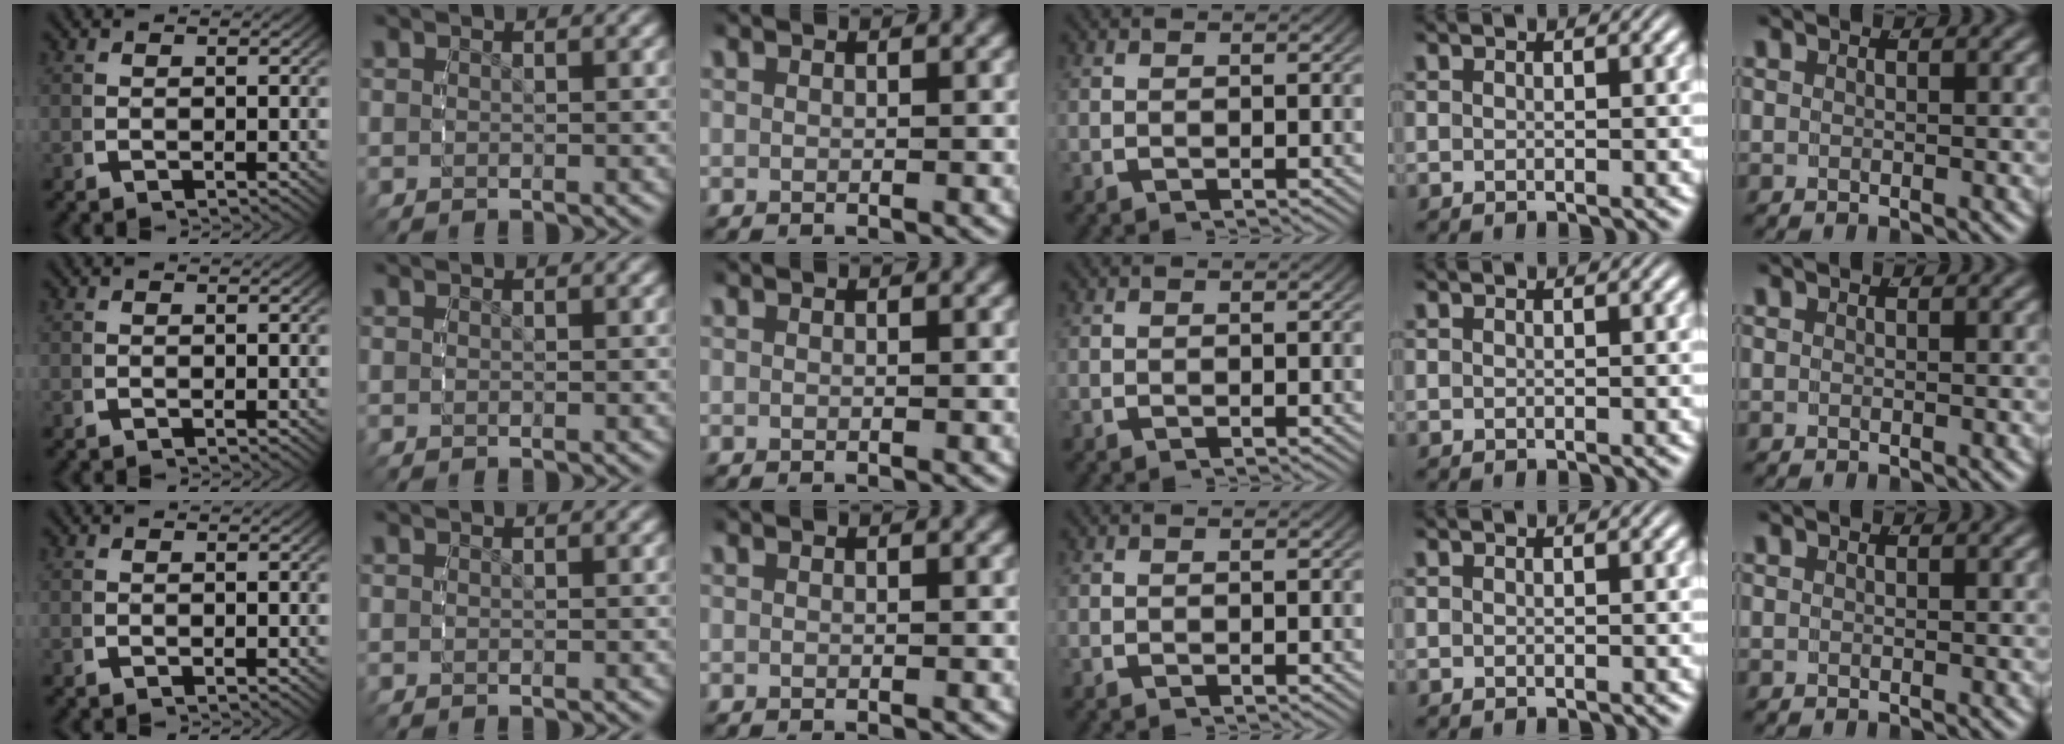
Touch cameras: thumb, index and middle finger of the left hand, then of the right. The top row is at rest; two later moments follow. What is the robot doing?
{"motion": "reach", "object": "stress ball aka squeeze ball"}